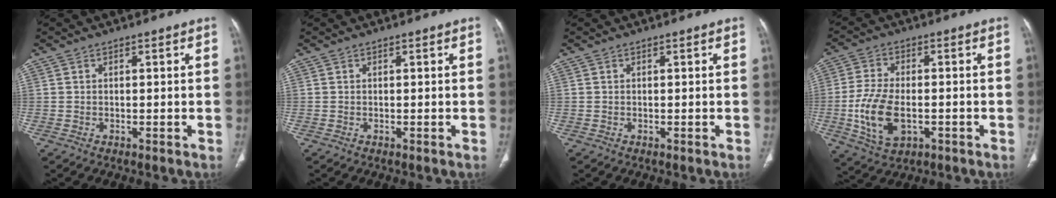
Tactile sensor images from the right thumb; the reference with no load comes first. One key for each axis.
{"total": 0.0}
{"total": 0.0}
{"total": 11.4, "fx": -2.5, "fy": 6.5, "fz": 9.0, "tx": -0.182, "ty": 0.003, "tz": -0.039}